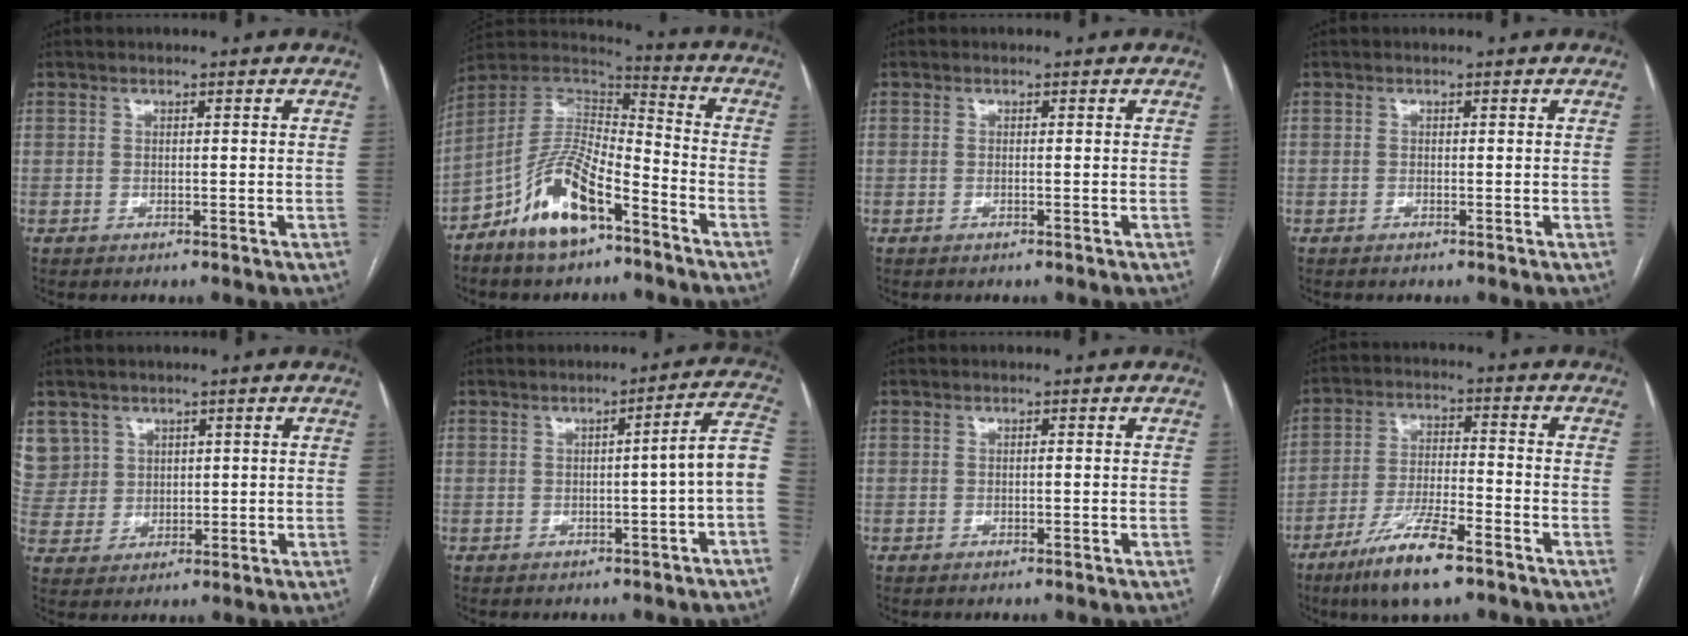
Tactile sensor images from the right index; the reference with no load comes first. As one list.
[{"total": 13.1, "force": [-7.8, 4.3, 9.6], "torque": [-0.188, 0.014, -0.146]}, {"total": 0.0}, {"total": 0.0}, {"total": 8.0, "force": [4.3, 6.7, 0.2], "torque": [-0.012, 0.017, 0.103]}, {"total": 6.2, "force": [-1.2, -0.7, 6.1], "torque": [-0.066, 0.018, -0.018]}, {"total": 0.0}, {"total": 11.2, "force": [-7.3, 1.8, 8.3], "torque": [-0.161, -0.018, -0.129]}]